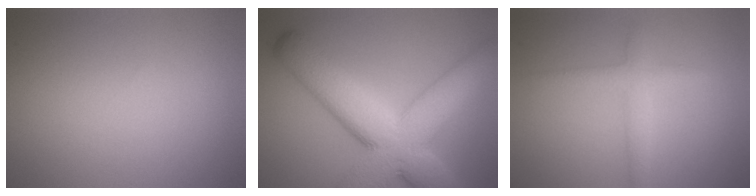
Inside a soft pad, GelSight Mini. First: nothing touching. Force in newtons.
{"total": 12.0, "press": 12.0, "slide": 0.4}
{"total": 2.2, "press": 2.2, "slide": 0.0}